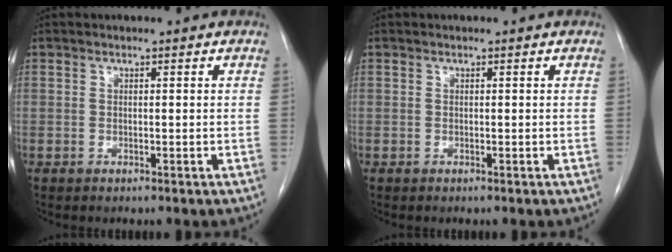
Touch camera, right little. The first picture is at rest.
{"total": 0.0}